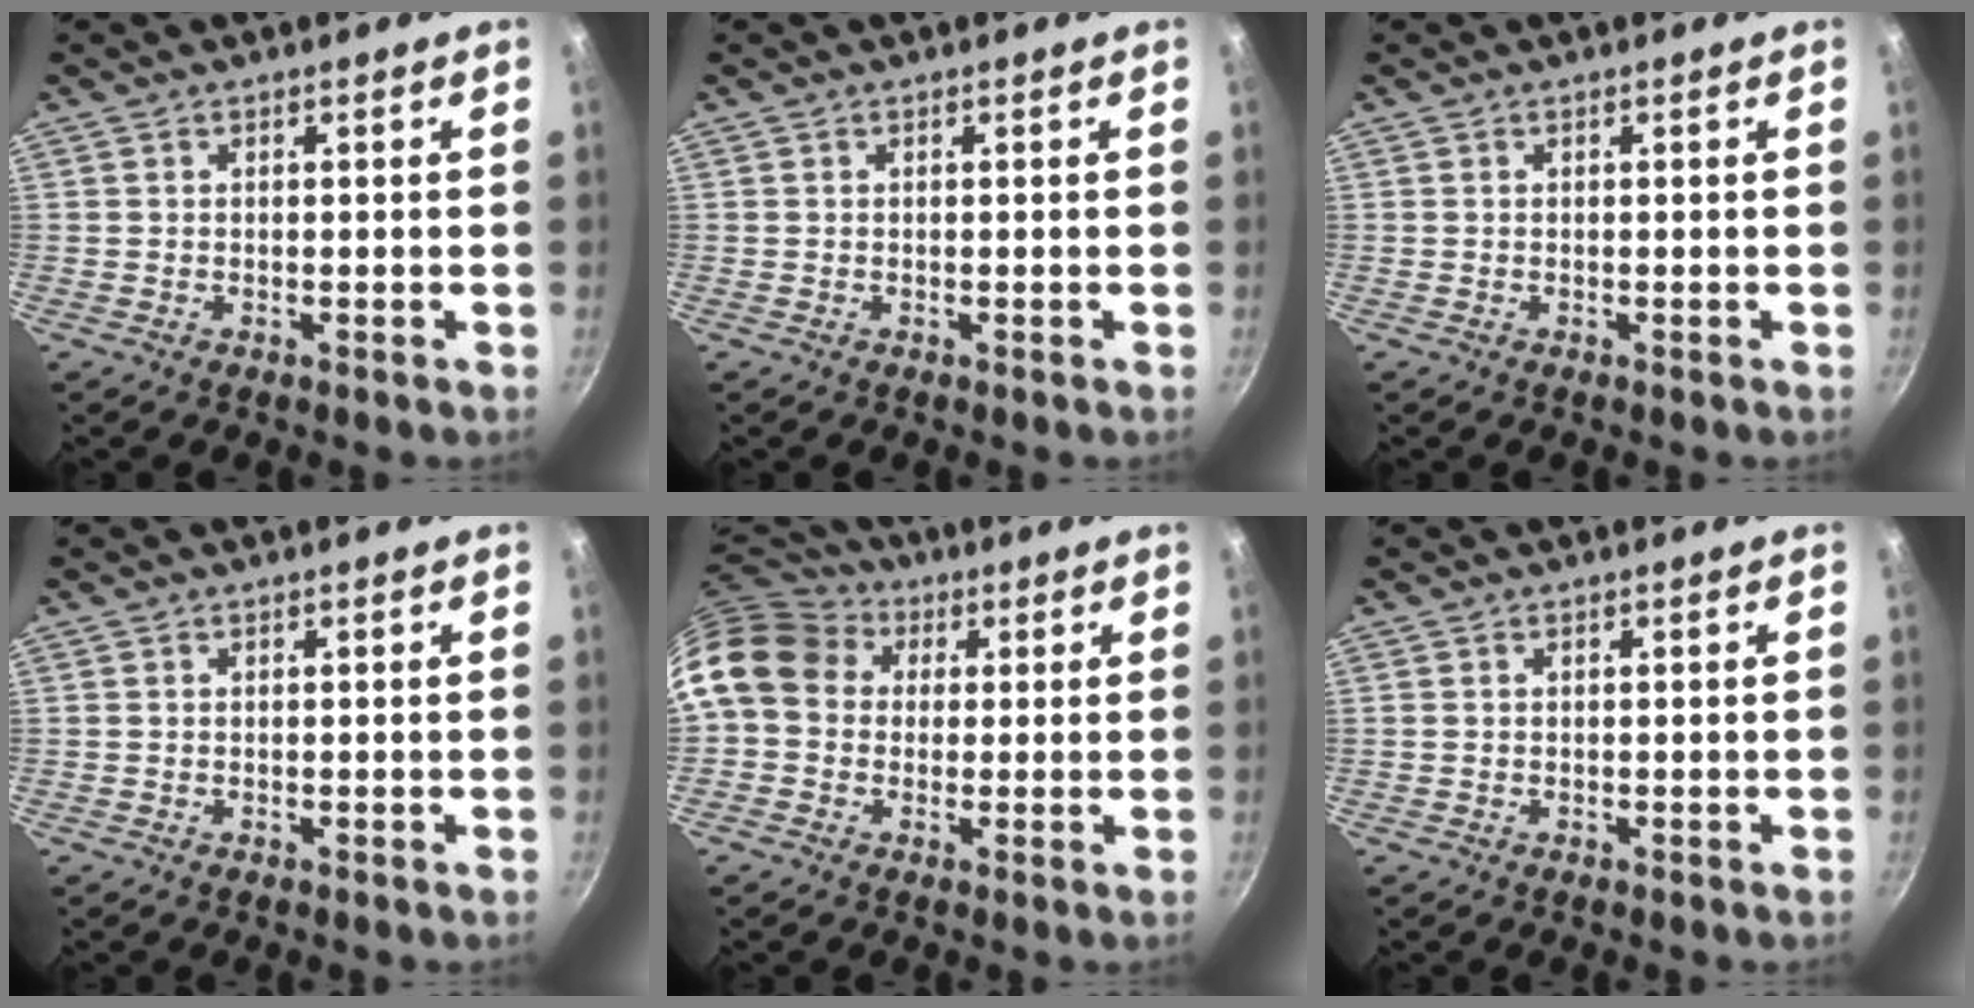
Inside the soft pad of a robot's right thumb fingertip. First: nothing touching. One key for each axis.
{"total": 0.0}
{"total": 0.0}
{"total": 0.0}
{"total": 14.2, "fx": 3.8, "fy": 11.4, "fz": 7.6, "tx": -0.134, "ty": 0.026, "tz": 0.050}
{"total": 0.0}